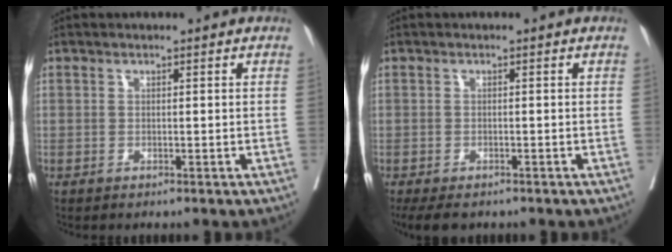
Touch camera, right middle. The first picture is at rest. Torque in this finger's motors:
{"motor_torque": [0.38, -0.43, 0.03, 0.01]}